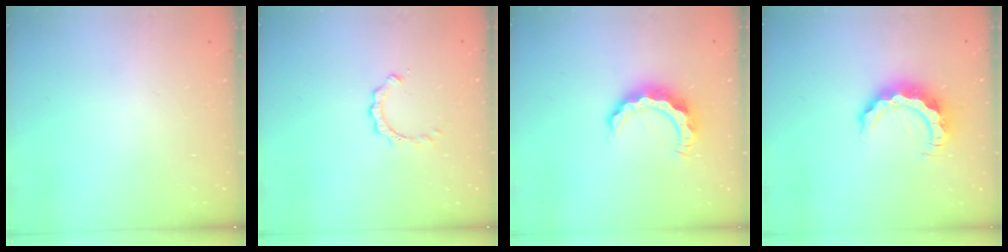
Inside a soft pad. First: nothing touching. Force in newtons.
{"total": 3.9, "press": 3.9, "slide": 0.5}
{"total": 9.0, "press": 9.0, "slide": 0.4}
{"total": 9.3, "press": 9.2, "slide": 1.0}